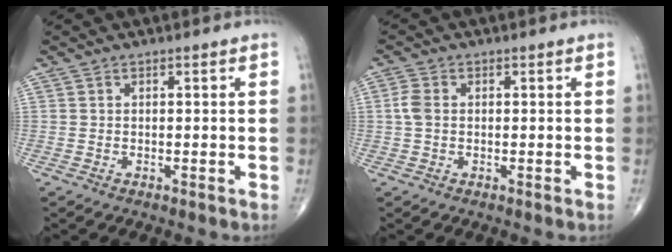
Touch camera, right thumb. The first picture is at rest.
{"total": 2.8, "force": [0.1, 2.0, 2.0], "torque": [-0.051, 0.006, -0.002]}